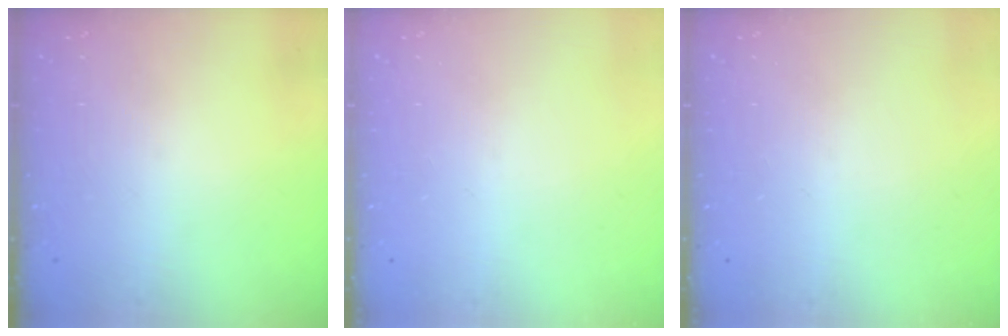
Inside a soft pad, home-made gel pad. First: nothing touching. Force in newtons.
{"total": 0.0}
{"total": 0.0}